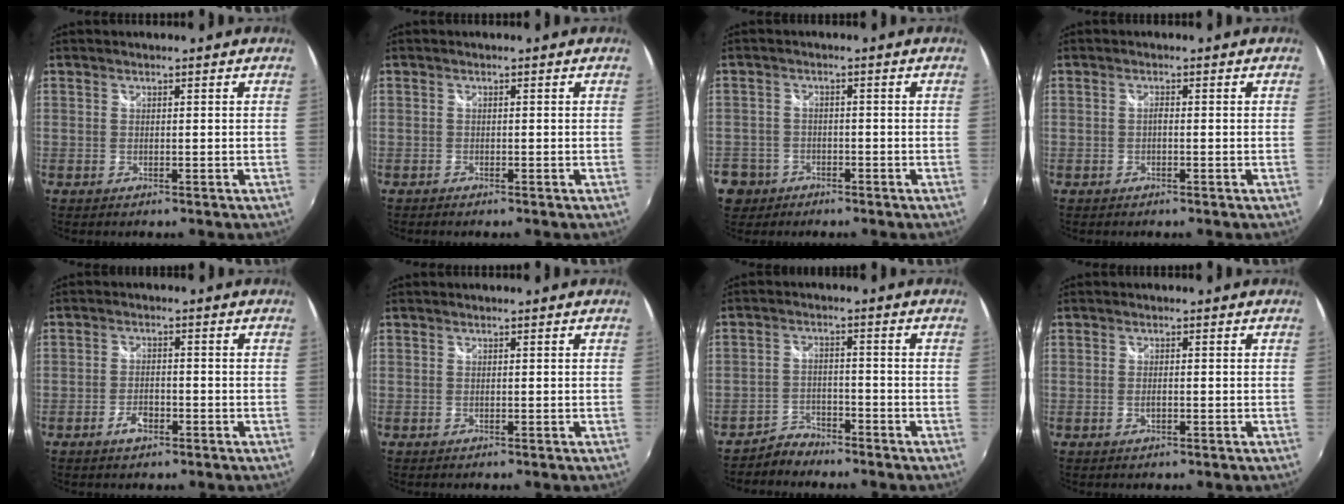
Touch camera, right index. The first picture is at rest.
{"total": 0.6, "force": [-0.6, 0.2, 0.2], "torque": [-0.007, -0.003, -0.012]}
{"total": 3.8, "force": [-1.3, 3.5, 0.7], "torque": [-0.024, 0.009, -0.011]}
{"total": 0.7, "force": [-0.3, 0.2, 0.6], "torque": [-0.013, 0.003, -0.006]}
{"total": 3.5, "force": [-2.0, 1.8, 2.3], "torque": [-0.049, -0.001, -0.036]}
{"total": 0.0}
{"total": 4.3, "force": [-4.0, 1.6, 0.3], "torque": [-0.014, 0.009, -0.074]}
{"total": 1.2, "force": [-0.4, 0.6, 1.0], "torque": [-0.020, -0.002, -0.006]}